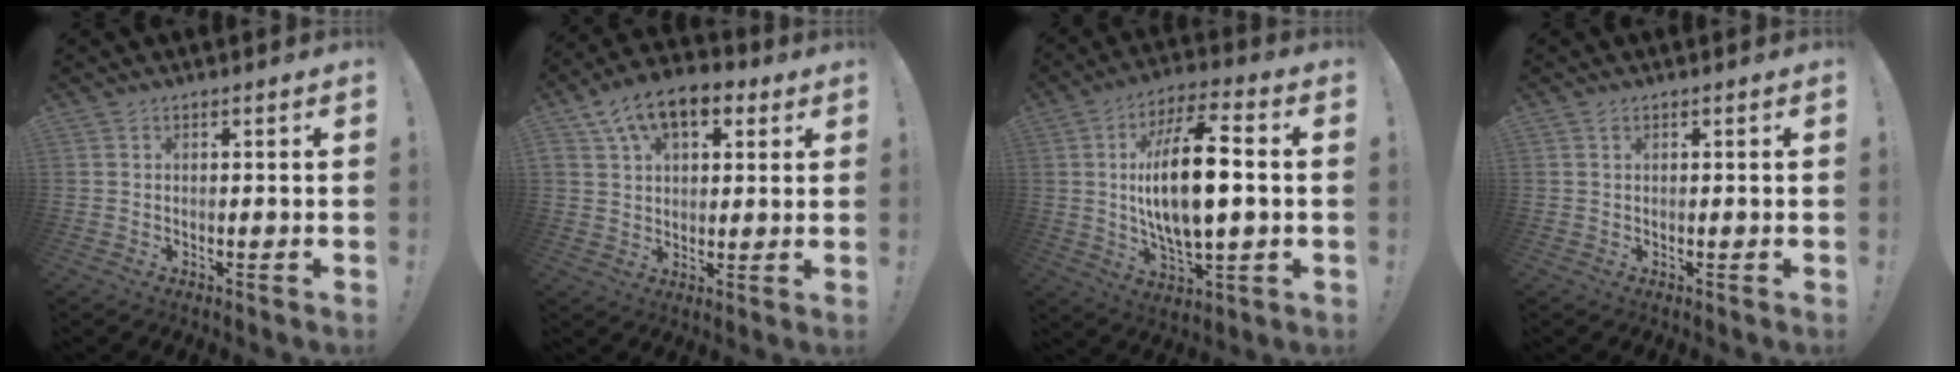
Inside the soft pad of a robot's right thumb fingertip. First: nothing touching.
{"total": 12.4, "force": [6.0, 7.6, 7.8], "torque": [-0.125, -0.017, 0.112]}
{"total": 18.8, "force": [0.8, 7.4, 17.3], "torque": [-0.315, 0.001, 0.002]}
{"total": 0.6, "force": [0.3, 0.4, 0.3], "torque": [0.001, -0.001, 0.004]}